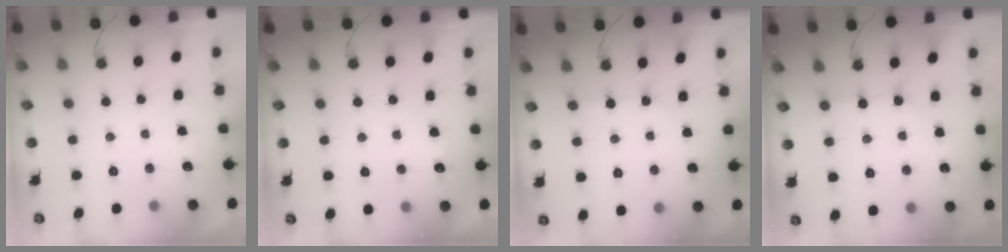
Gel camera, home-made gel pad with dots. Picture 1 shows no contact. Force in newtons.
{"total": 3.3, "press": 3.3, "slide": 0.4}
{"total": 2.3, "press": 2.3, "slide": 0.4}
{"total": 2.0, "press": 1.9, "slide": 0.3}